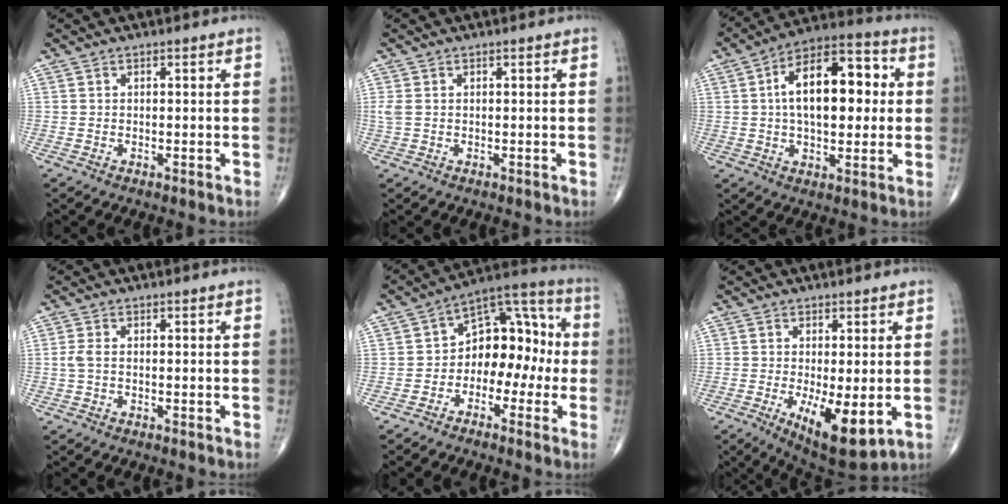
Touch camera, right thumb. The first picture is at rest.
{"total": 1.8, "force": [0.2, 1.2, 1.3], "torque": [-0.046, 0.005, 0.007]}
{"total": 17.7, "force": [2.4, 9.2, 15.0], "torque": [-0.214, 0.025, 0.031]}
{"total": 1.8, "force": [-0.1, 0.8, 1.6], "torque": [-0.042, -0.003, -0.003]}
{"total": 12.8, "force": [-1.8, 8.6, 9.3], "torque": [-0.090, 0.054, -0.044]}
{"total": 10.4, "force": [-2.4, 3.7, 9.4], "torque": [-0.146, -0.025, -0.026]}